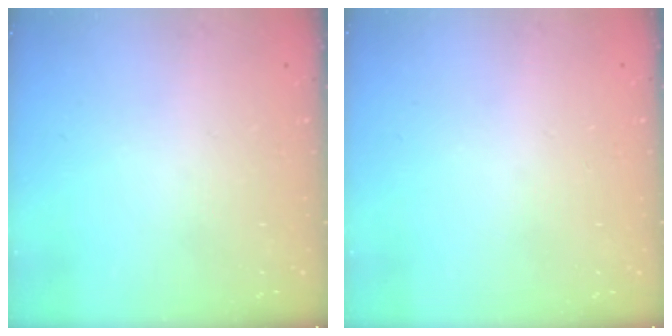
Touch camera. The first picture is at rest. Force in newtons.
{"total": 0.8, "press": 0.5, "slide": 0.6}